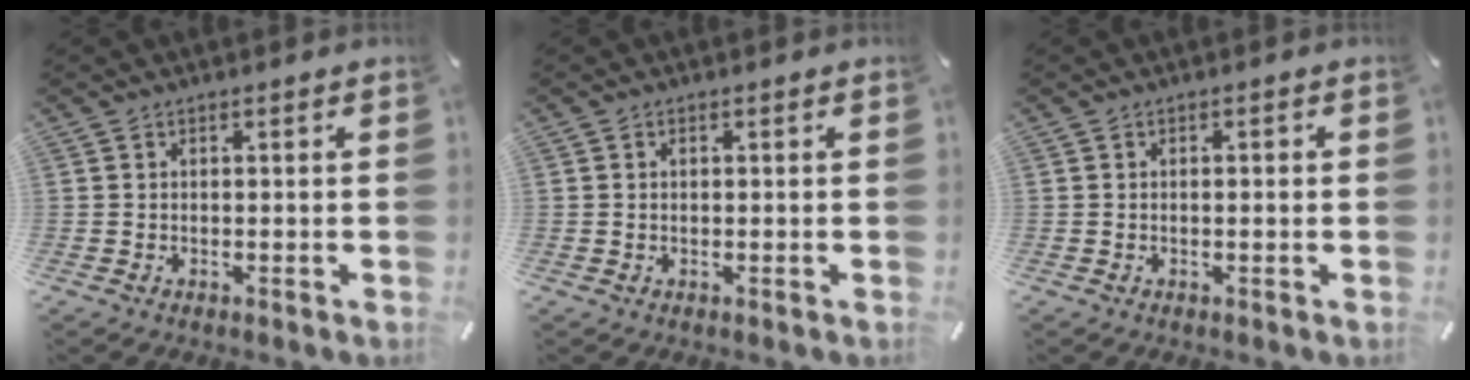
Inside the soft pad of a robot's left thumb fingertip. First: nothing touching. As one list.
[{"total": 0.8, "force": [0.2, 0.4, 0.7], "torque": [-0.013, 0.002, 0.002]}, {"total": 1.1, "force": [-0.2, 0.3, 1.0], "torque": [-0.018, 0.000, -0.003]}]